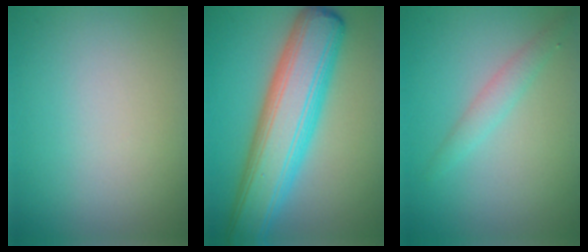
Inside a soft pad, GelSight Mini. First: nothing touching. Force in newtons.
{"total": 9.6, "press": 9.6, "slide": 0.3}
{"total": 1.7, "press": 1.7, "slide": 0.0}